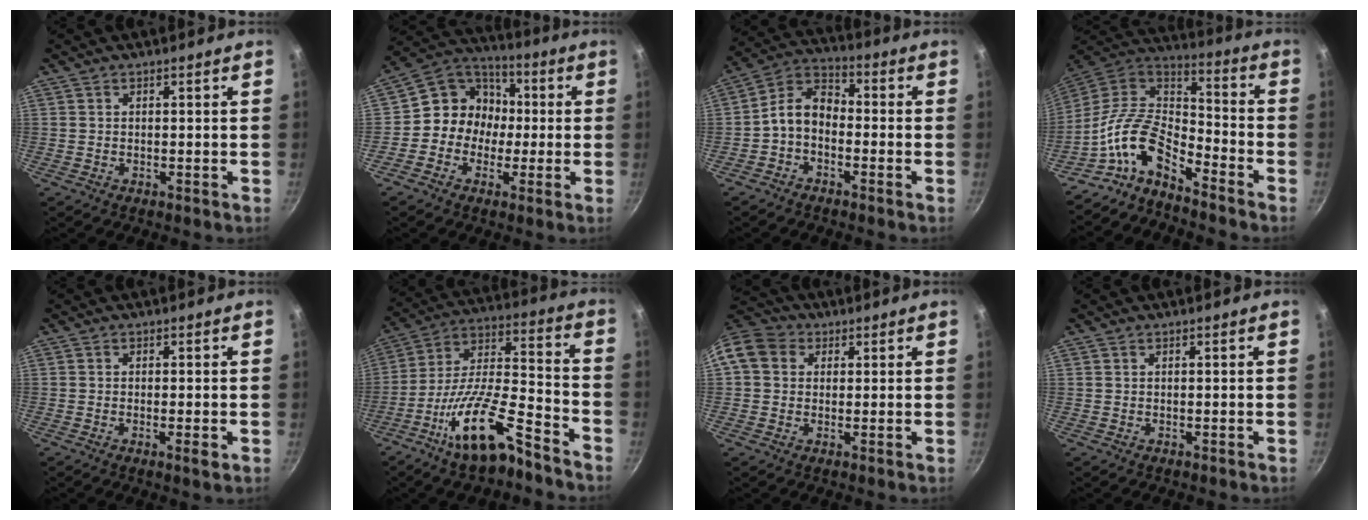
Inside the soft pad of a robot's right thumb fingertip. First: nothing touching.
{"total": 11.2, "force": [-0.8, 10.1, 4.8], "torque": [-0.028, 0.035, -0.034]}
{"total": 7.5, "force": [-2.2, 5.1, 5.0], "torque": [-0.080, 0.045, -0.060]}
{"total": 13.0, "force": [-8.8, 6.0, 7.6], "torque": [-0.131, 0.081, -0.201]}
{"total": 2.0, "force": [-0.6, 0.3, 1.9], "torque": [-0.039, -0.003, -0.014]}
{"total": 17.7, "force": [-11.0, 5.4, 12.7], "torque": [-0.214, 0.074, -0.203]}
{"total": 9.8, "force": [2.3, 8.2, 4.9], "torque": [-0.080, 0.020, 0.023]}
{"total": 0.0}